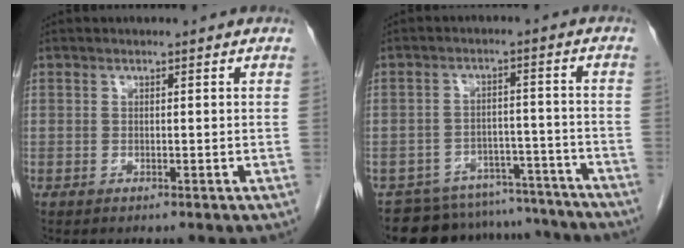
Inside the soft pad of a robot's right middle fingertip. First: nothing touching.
{"total": 15.0, "force": [-14.1, 4.8, 1.5], "torque": [-0.019, 0.029, -0.175]}